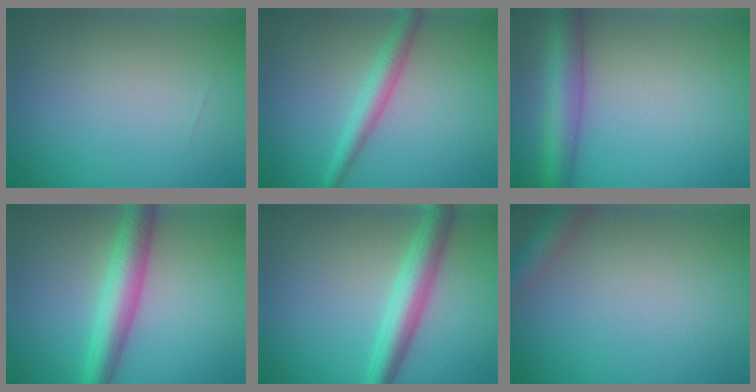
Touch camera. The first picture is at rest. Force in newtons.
{"total": 2.7, "press": 2.7, "slide": 0.1}
{"total": 5.2, "press": 5.2, "slide": 0.1}
{"total": 4.9, "press": 4.9, "slide": 0.1}
{"total": 4.4, "press": 4.4, "slide": 0.2}
{"total": 2.9, "press": 2.9, "slide": 0.2}